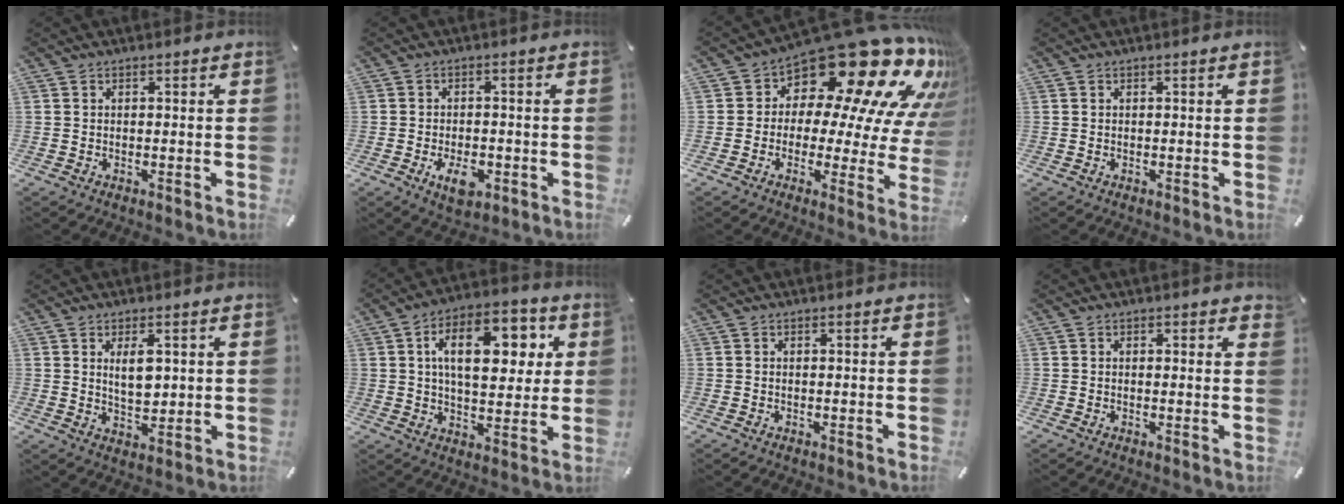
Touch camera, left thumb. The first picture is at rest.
{"total": 5.9, "force": [-2.3, 3.4, 4.2], "torque": [-0.077, 0.004, -0.042]}
{"total": 20.6, "force": [14.5, 8.9, 11.5], "torque": [-0.152, -0.134, 0.237]}
{"total": 0.0}
{"total": 6.0, "force": [1.9, 3.1, 4.8], "torque": [-0.077, -0.005, 0.028]}
{"total": 16.6, "force": [5.0, 9.3, 12.7], "torque": [-0.189, 0.001, 0.081]}
{"total": 0.0}
{"total": 0.7, "force": [0.4, 0.3, 0.4], "torque": [-0.002, -0.001, 0.005]}